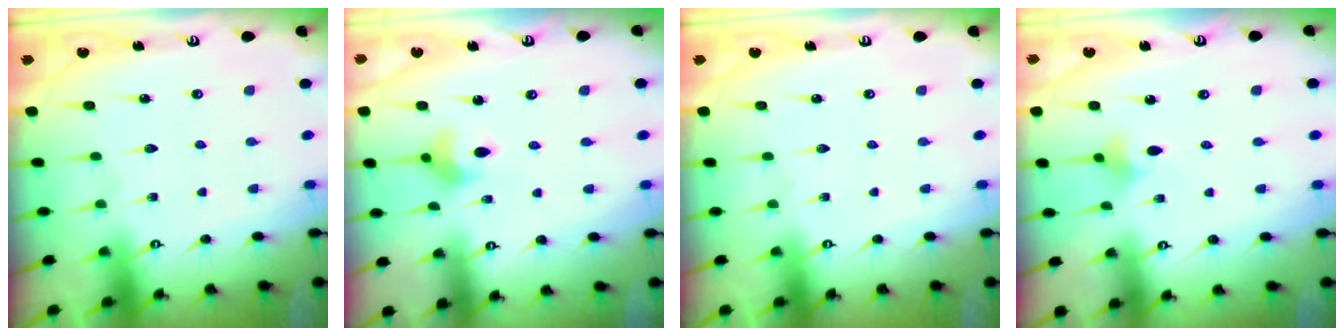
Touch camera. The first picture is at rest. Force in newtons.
{"total": 6.6, "press": 6.5, "slide": 1.2}
{"total": 0.0}
{"total": 2.9, "press": 2.9, "slide": 0.5}